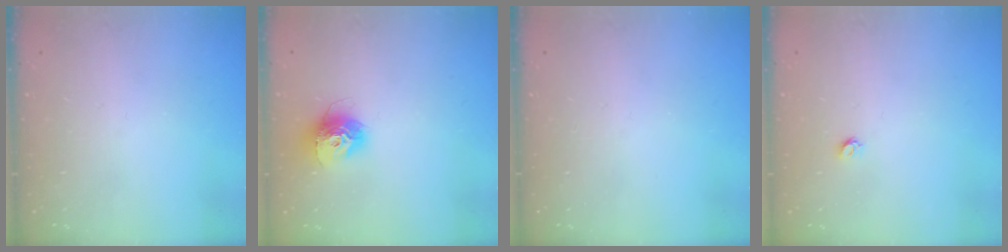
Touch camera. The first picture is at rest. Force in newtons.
{"total": 12.6, "press": 12.6, "slide": 1.1}
{"total": 0.0}
{"total": 3.5, "press": 3.4, "slide": 0.4}